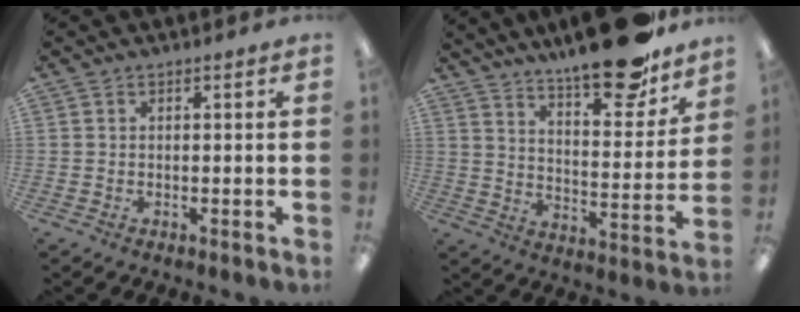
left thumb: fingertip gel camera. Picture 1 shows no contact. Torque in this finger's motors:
{"motor_torque": [1.26, 1.21, 1.77, -1.00, 0.09]}